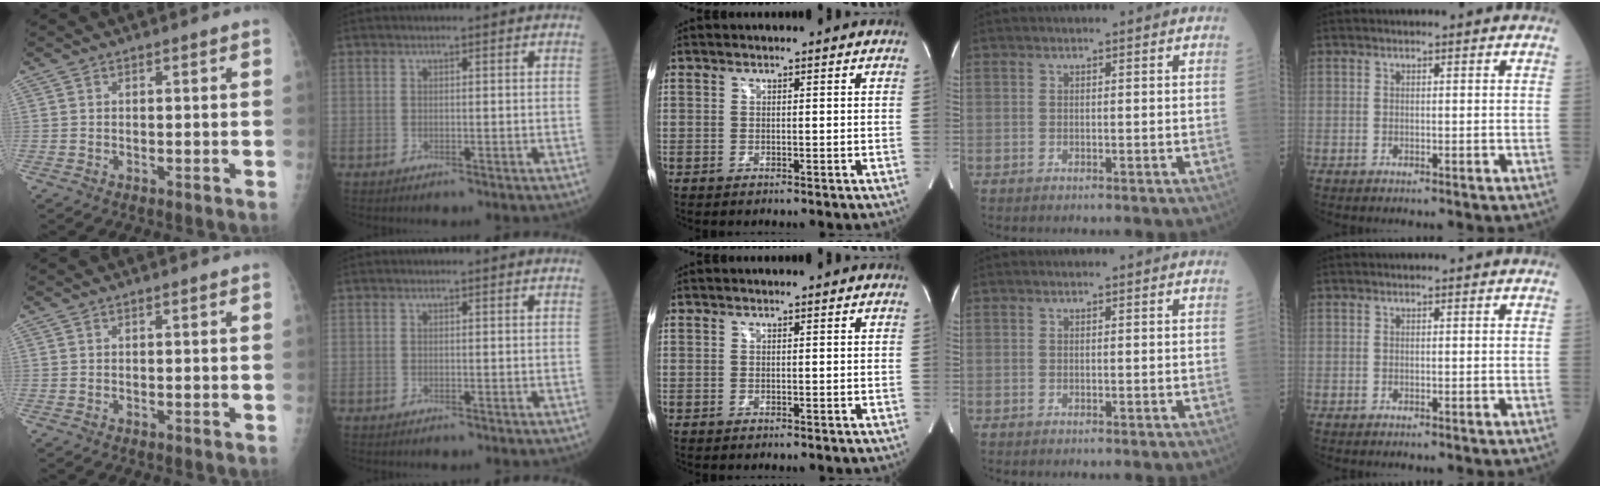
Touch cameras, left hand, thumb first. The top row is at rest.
{}